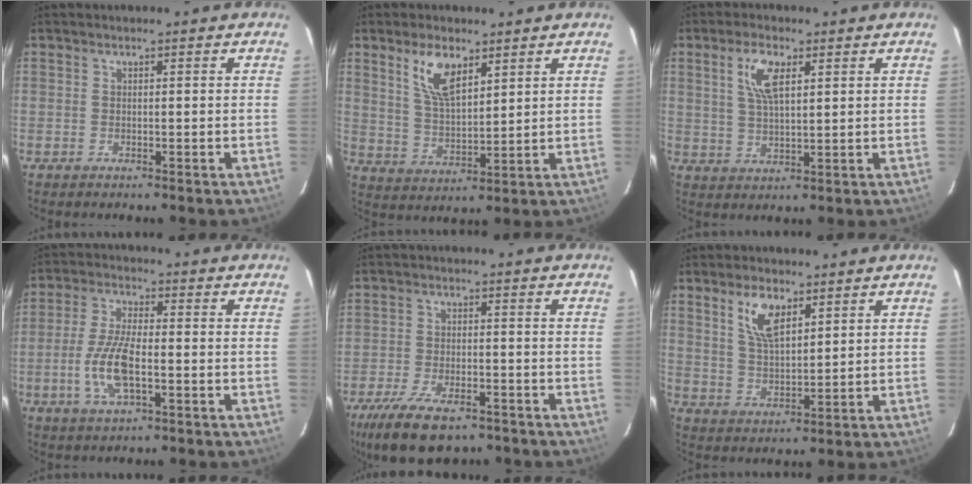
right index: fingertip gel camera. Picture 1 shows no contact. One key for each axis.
{"total": 8.5, "fx": 4.9, "fy": 3.7, "fz": 5.9, "tx": -0.112, "ty": 0.005, "tz": 0.101}
{"total": 6.5, "fx": 2.7, "fy": 2.6, "fz": 5.3, "tx": -0.103, "ty": 0.008, "tz": 0.055}
{"total": 9.5, "fx": -2.6, "fy": 3.3, "fz": 8.5, "tx": -0.180, "ty": -0.001, "tz": -0.053}
{"total": 14.2, "fx": -9.9, "fy": 6.0, "fz": 8.4, "tx": -0.189, "ty": -0.029, "tz": -0.165}
{"total": 7.6, "fx": 4.1, "fy": 3.4, "fz": 5.4, "tx": -0.103, "ty": 0.006, "tz": 0.083}